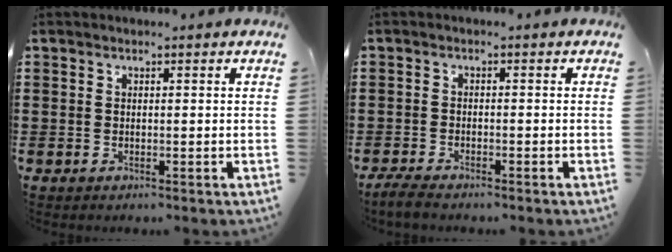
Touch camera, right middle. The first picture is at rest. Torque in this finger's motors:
{"motor_torque": [1.19, 0.22, 0.14, 0.03]}